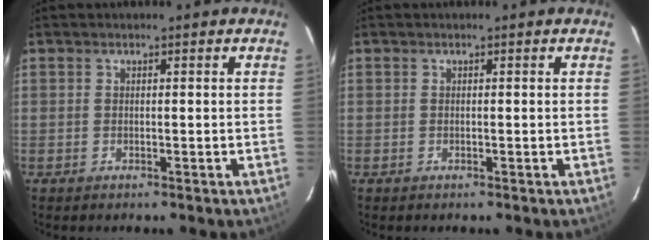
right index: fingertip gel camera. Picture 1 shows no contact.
{"total": 0.0}